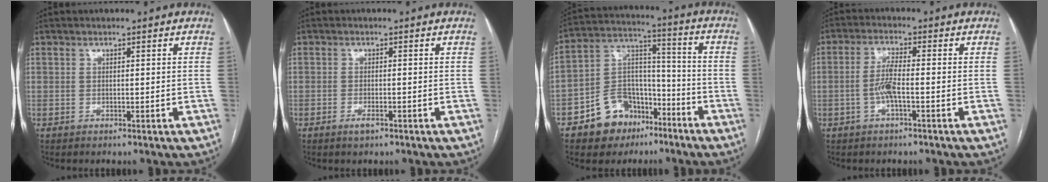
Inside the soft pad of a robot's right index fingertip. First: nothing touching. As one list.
[{"total": 1.5, "force": [-1.0, 0.3, 1.1], "torque": [-0.020, -0.001, -0.016]}, {"total": 12.5, "force": [-7.5, 8.7, 4.9], "torque": [-0.089, 0.046, -0.122]}, {"total": 4.1, "force": [-1.2, 0.4, 3.9], "torque": [-0.082, 0.005, -0.023]}]